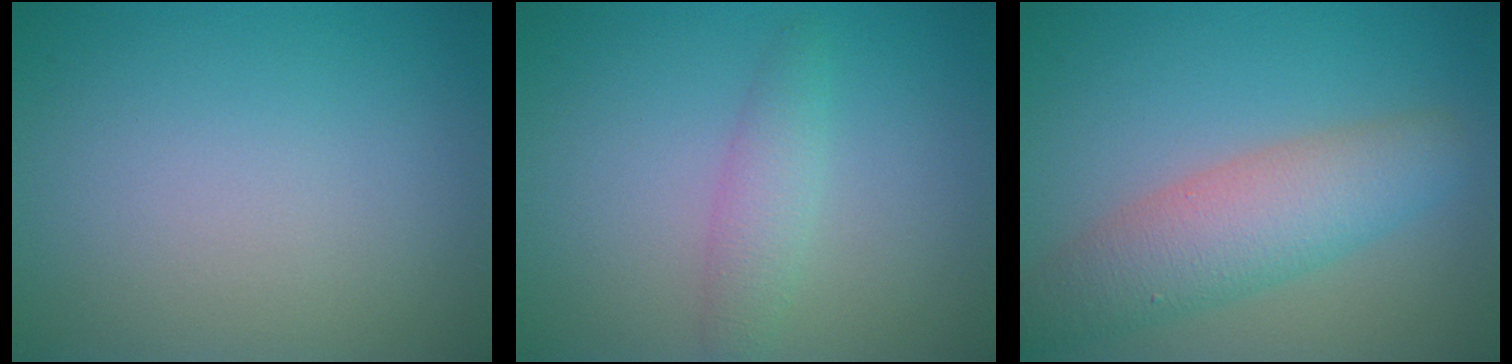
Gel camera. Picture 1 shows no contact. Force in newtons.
{"total": 2.0, "press": 2.0, "slide": 0.1}
{"total": 5.5, "press": 5.5, "slide": 0.2}